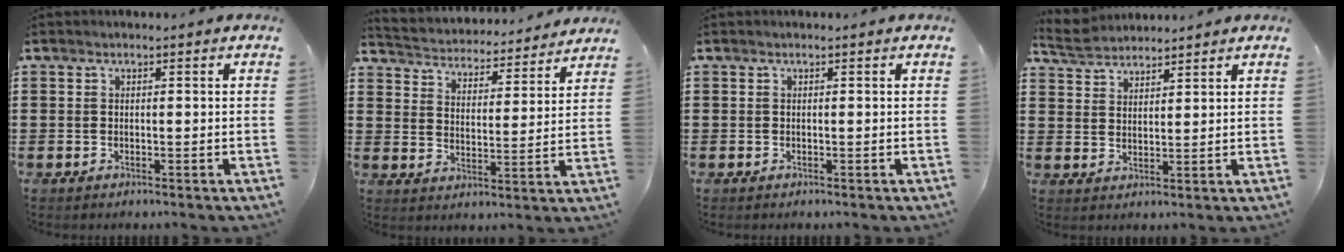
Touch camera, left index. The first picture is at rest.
{"total": 3.6, "force": [3.6, 0.1, -0.4], "torque": [-0.018, -0.034, 0.055]}
{"total": 0.0}
{"total": 4.0, "force": [3.8, 1.2, 0.7], "torque": [-0.028, -0.004, 0.072]}